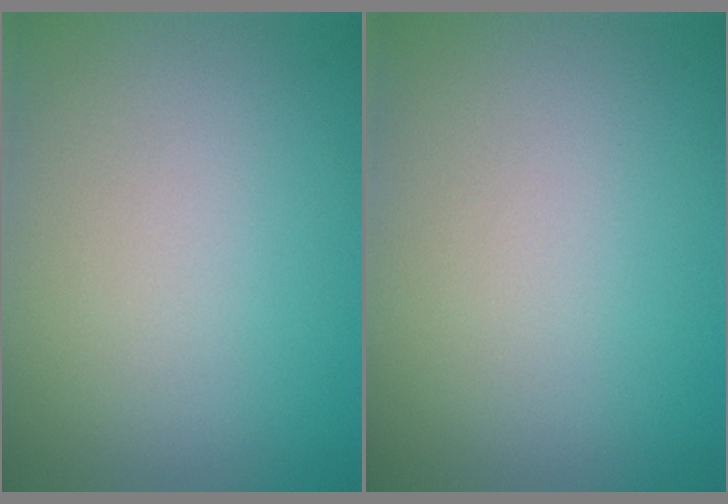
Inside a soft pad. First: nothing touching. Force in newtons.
{"total": 0.0}